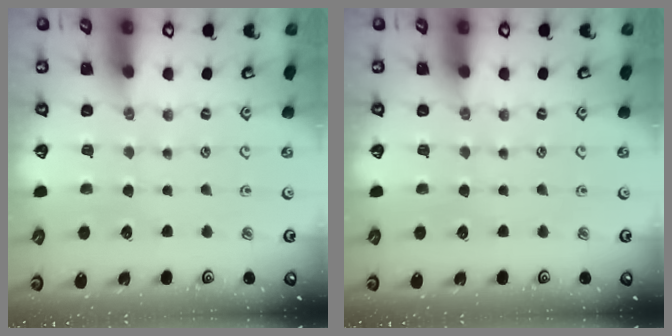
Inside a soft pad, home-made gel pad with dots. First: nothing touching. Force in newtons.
{"total": 0.0}